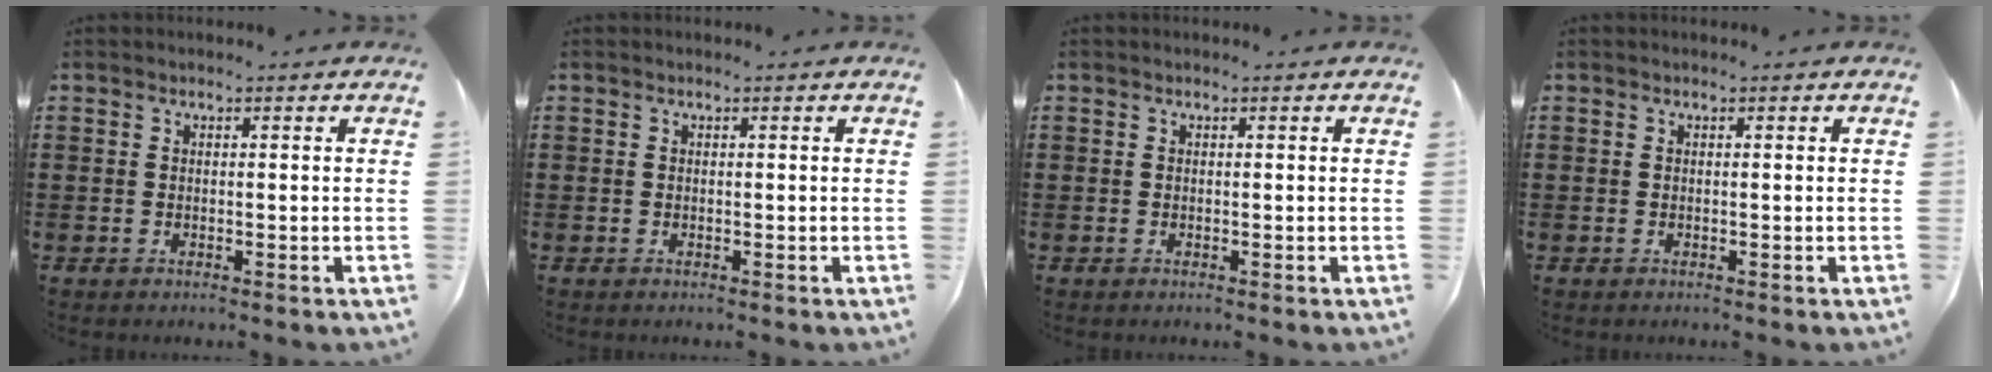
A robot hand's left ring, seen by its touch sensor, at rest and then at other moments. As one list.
[{"total": 0.0}, {"total": 0.0}, {"total": 0.0}]